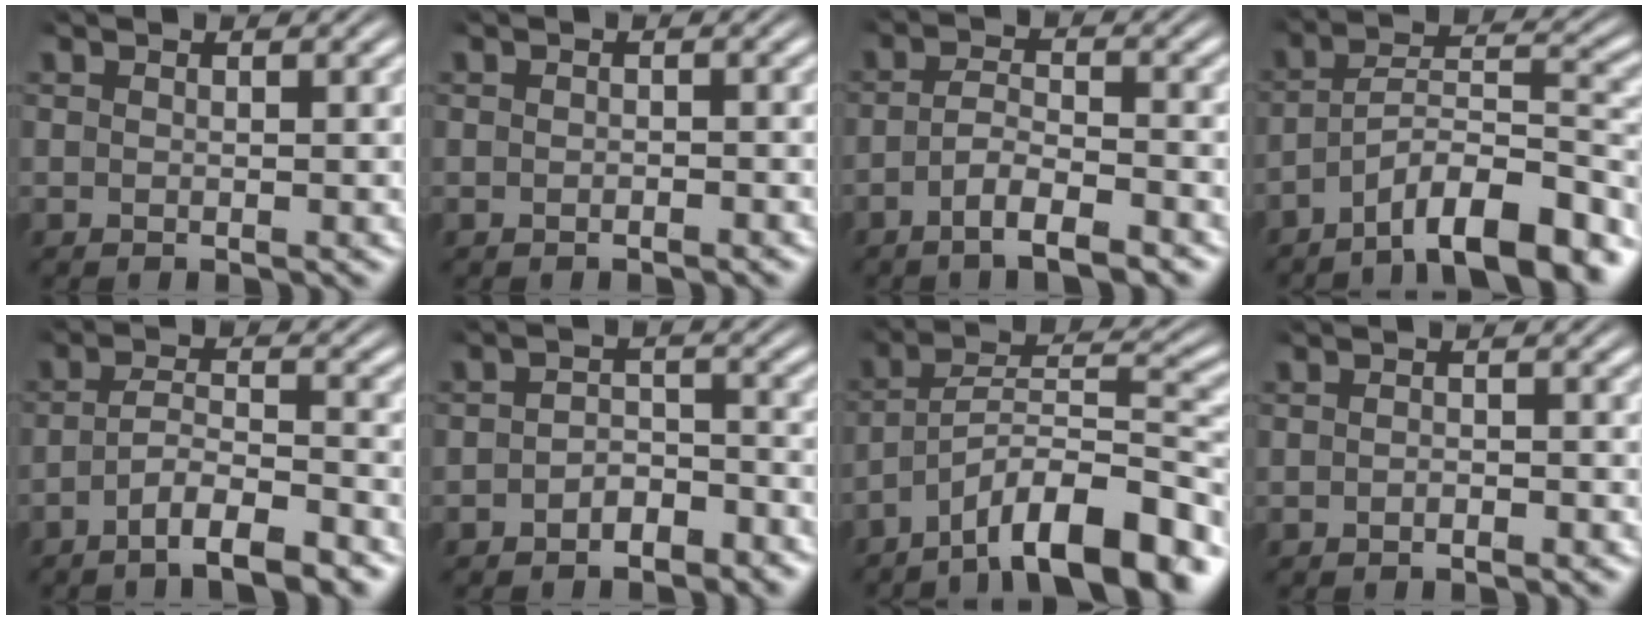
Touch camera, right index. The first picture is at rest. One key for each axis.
{"total": 0.8, "fx": -0.7, "fy": 0.0, "fz": 0.2, "tx": -0.008, "ty": -0.006, "tz": -0.009}
{"total": 4.2, "fx": -3.0, "fy": 1.3, "fz": 2.6, "tx": -0.046, "ty": -0.017, "tz": -0.047}
{"total": 8.8, "fx": -5.4, "fy": 3.5, "fz": 6.0, "tx": -0.086, "ty": -0.009, "tz": -0.083}
{"total": 5.4, "fx": -3.8, "fy": 1.9, "fz": 3.4, "tx": -0.055, "ty": -0.019, "tz": -0.059}
{"total": 3.4, "fx": -3.0, "fy": 1.5, "fz": 0.8, "tx": -0.002, "ty": -0.012, "tz": -0.051}
{"total": 8.7, "fx": -4.3, "fy": 3.5, "fz": 6.7, "tx": -0.104, "ty": -0.007, "tz": -0.064}
{"total": 1.2, "fx": -1.2, "fy": 0.1, "fz": 0.3, "tx": -0.005, "ty": -0.004, "tz": -0.019}